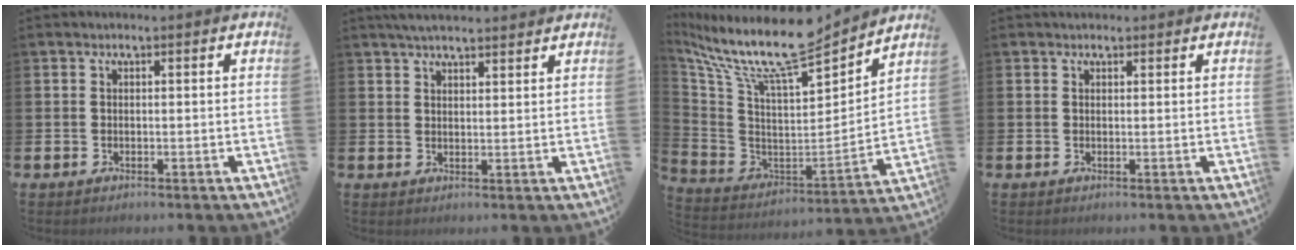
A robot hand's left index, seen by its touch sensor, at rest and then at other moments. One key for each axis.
{"total": 3.7, "fx": 3.5, "fy": 0.6, "fz": 0.9, "tx": -0.024, "ty": -0.010, "tz": 0.064}
{"total": 12.8, "fx": 10.7, "fy": 2.2, "fz": 6.6, "tx": -0.162, "ty": -0.078, "tz": 0.180}
{"total": 1.3, "fx": 1.1, "fy": 0.7, "fz": 0.2, "tx": 0.012, "ty": 0.001, "tz": 0.016}